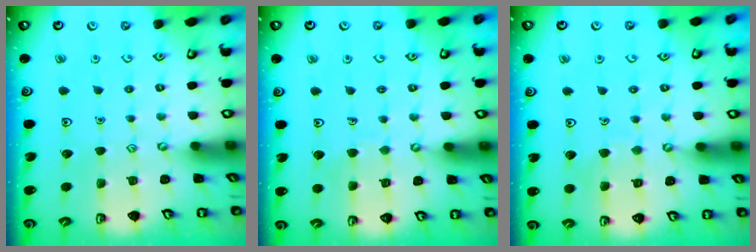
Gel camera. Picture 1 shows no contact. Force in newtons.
{"total": 3.7, "press": 3.7, "slide": 0.4}
{"total": 4.7, "press": 4.7, "slide": 0.4}